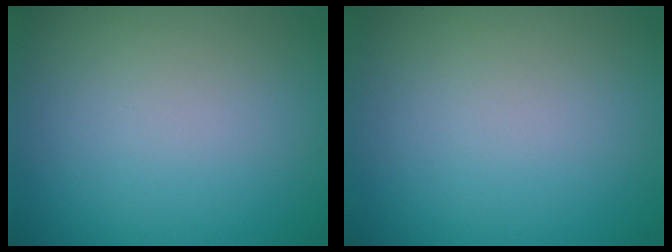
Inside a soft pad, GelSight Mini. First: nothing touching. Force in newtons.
{"total": 0.0}